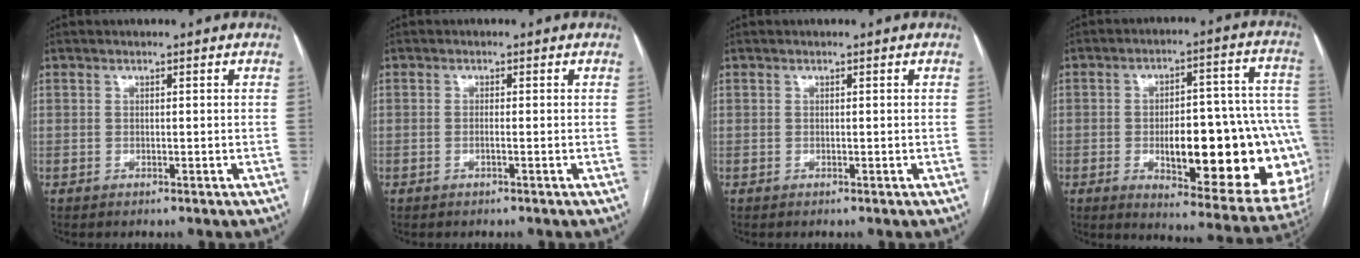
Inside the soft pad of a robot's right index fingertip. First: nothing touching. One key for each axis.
{"total": 0.8, "fx": -0.3, "fy": 0.0, "fz": 0.7, "tx": -0.014, "ty": 0.001, "tz": -0.004}
{"total": 0.0}
{"total": 25.9, "fx": -5.1, "fy": 7.7, "fz": 24.2, "tx": -0.231, "ty": 0.023, "tz": -0.044}